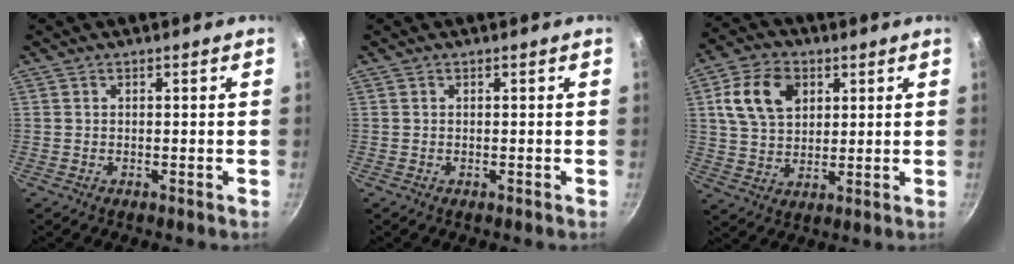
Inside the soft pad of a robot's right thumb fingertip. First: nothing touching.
{"total": 0.0}
{"total": 11.9, "force": [3.9, 8.3, 7.5], "torque": [-0.120, -0.001, 0.072]}